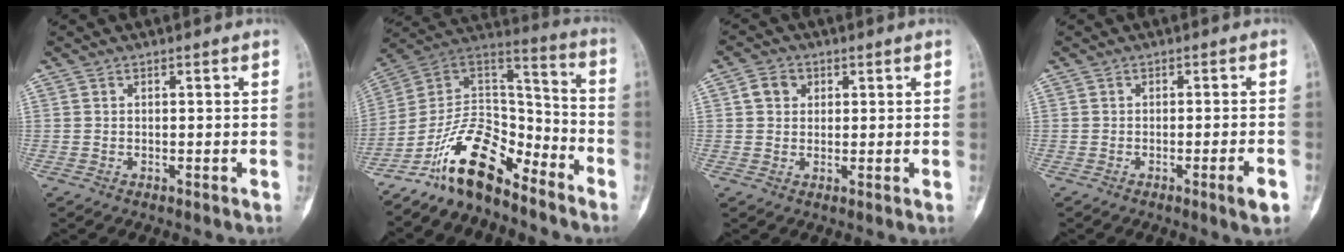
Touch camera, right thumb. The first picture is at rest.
{"total": 15.9, "force": [-11.5, 7.1, 8.4], "torque": [-0.123, 0.110, -0.214]}
{"total": 3.7, "force": [1.2, 3.1, 1.6], "torque": [-0.012, 0.001, 0.019]}
{"total": 3.3, "force": [-1.6, 0.1, 2.9], "torque": [-0.045, 0.000, -0.025]}